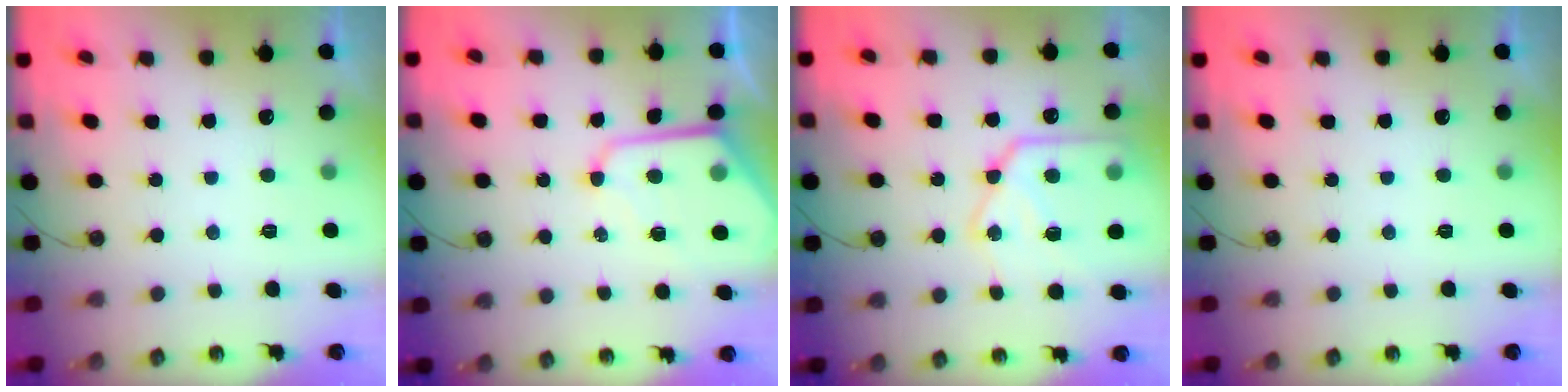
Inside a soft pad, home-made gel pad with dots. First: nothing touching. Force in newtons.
{"total": 10.4, "press": 10.4, "slide": 0.9}
{"total": 16.4, "press": 16.4, "slide": 1.6}
{"total": 0.0}